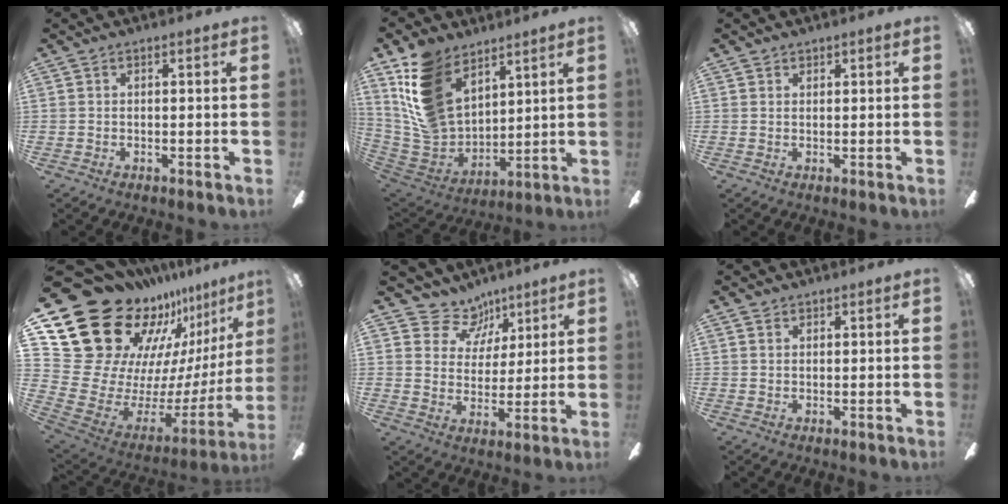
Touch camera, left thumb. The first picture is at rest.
{"total": 17.0, "force": [9.8, 10.9, 8.6], "torque": [-0.213, -0.050, 0.189]}
{"total": 1.2, "force": [1.0, 0.5, 0.0], "torque": [0.000, 0.000, 0.020]}
{"total": 25.8, "force": [17.6, 15.3, 11.2], "torque": [-0.176, -0.171, 0.371]}
{"total": 10.2, "force": [7.0, 7.2, 2.0], "torque": [-0.039, -0.044, 0.133]}
{"total": 1.1, "force": [0.8, 0.7, 0.1], "torque": [-0.003, 0.002, 0.016]}